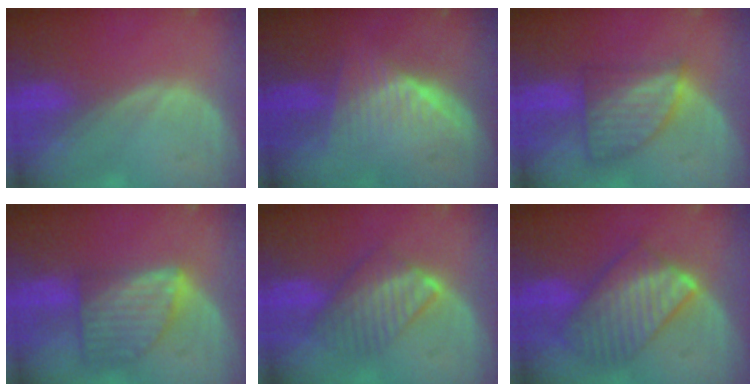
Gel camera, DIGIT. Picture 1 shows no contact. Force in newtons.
{"total": 6.4, "press": 6.2, "slide": 1.8}
{"total": 7.4, "press": 6.7, "slide": 3.3}
{"total": 8.1, "press": 7.4, "slide": 3.4}
{"total": 6.5, "press": 6.5, "slide": 1.0}
{"total": 9.6, "press": 9.5, "slide": 0.8}